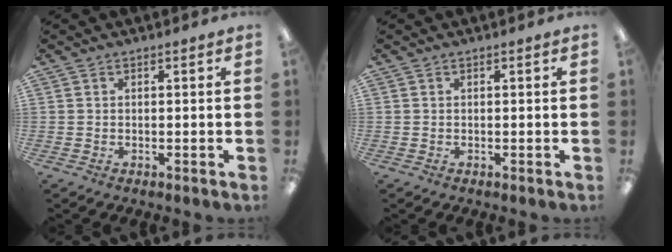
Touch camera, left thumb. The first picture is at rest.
{"total": 0.0}